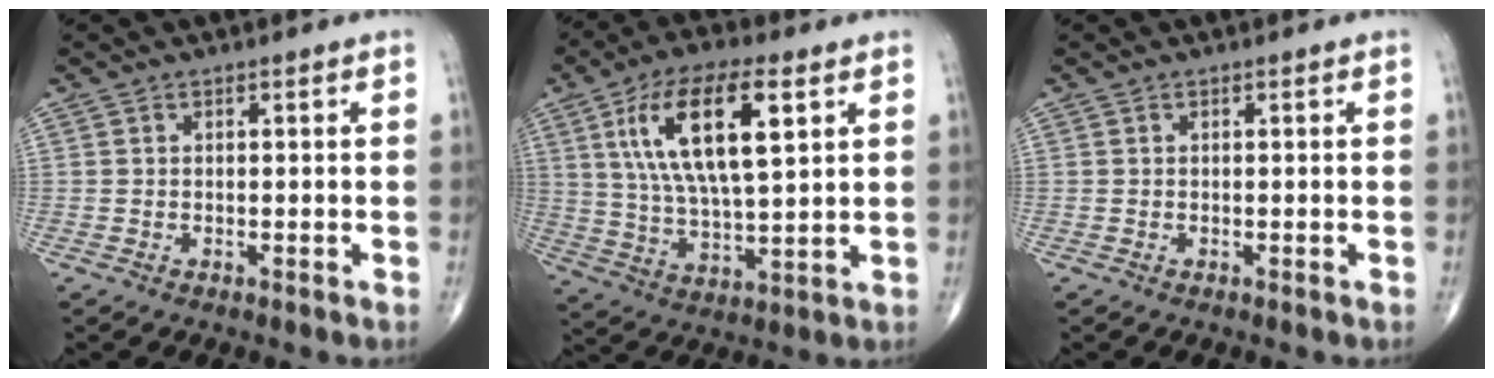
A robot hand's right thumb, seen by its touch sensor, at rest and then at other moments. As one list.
[{"total": 17.8, "force": [6.2, 6.5, 15.3], "torque": [-0.277, -0.010, 0.113]}, {"total": 0.0}]